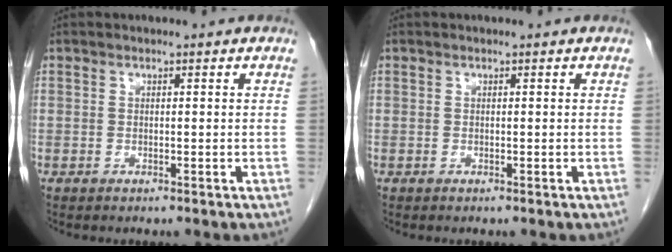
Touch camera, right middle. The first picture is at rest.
{"total": 0.0}